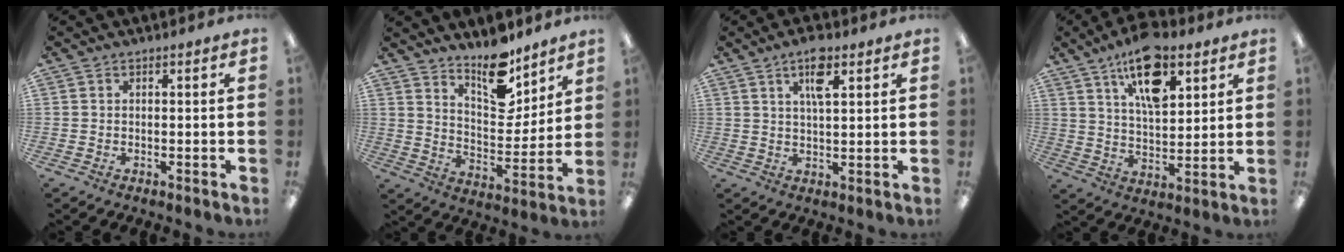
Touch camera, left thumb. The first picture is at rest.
{"total": 13.4, "force": [10.5, 5.6, 6.2], "torque": [-0.082, -0.079, 0.187]}
{"total": 6.6, "force": [3.7, 2.1, 5.0], "torque": [-0.086, -0.002, 0.059]}
{"total": 14.9, "force": [8.8, 6.8, 9.8], "torque": [-0.158, -0.030, 0.152]}